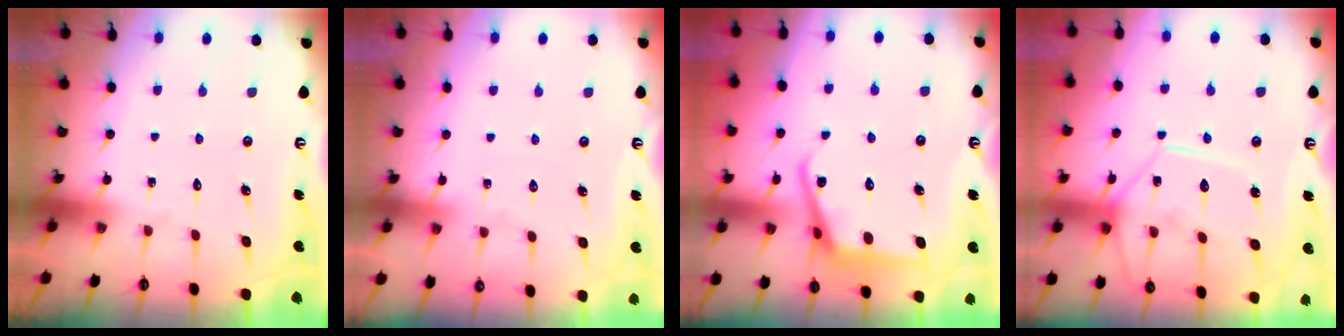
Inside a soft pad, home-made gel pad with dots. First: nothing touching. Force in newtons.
{"total": 2.4, "press": 2.4, "slide": 0.3}
{"total": 10.5, "press": 10.5, "slide": 0.3}
{"total": 12.4, "press": 12.3, "slide": 1.6}